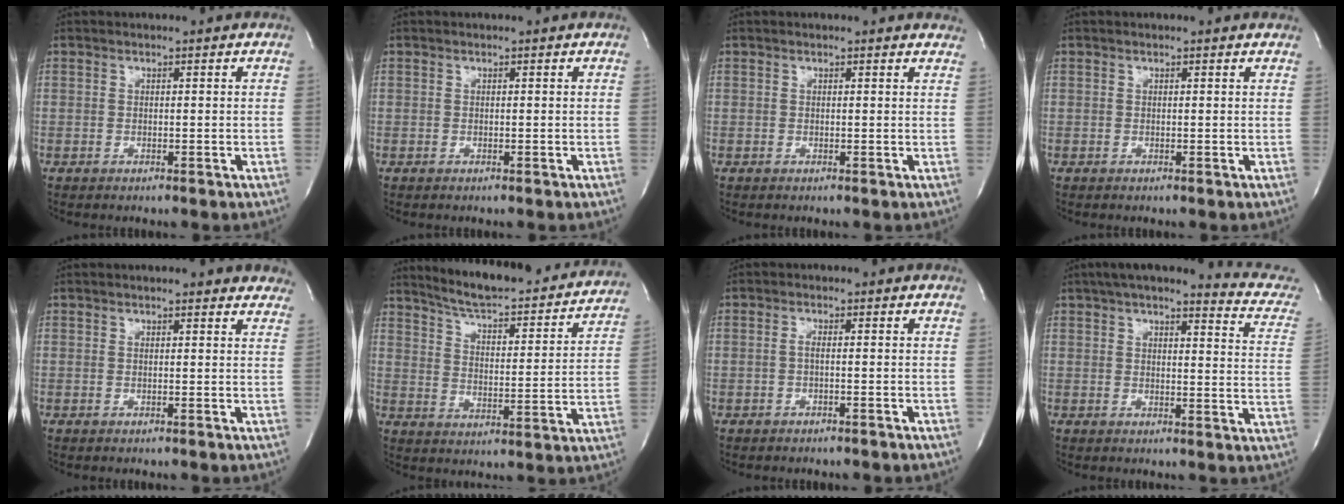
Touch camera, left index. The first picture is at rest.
{"total": 0.0}
{"total": 2.3, "force": [2.2, 0.6, 0.2], "torque": [-0.006, -0.009, 0.004]}
{"total": 0.7, "force": [0.7, 0.2, 0.1], "torque": [-0.006, -0.003, 0.001]}
{"total": 6.2, "force": [5.5, 1.4, 2.5], "torque": [-0.022, 0.005, 0.049]}
{"total": 23.7, "force": [21.7, 3.7, 8.9], "torque": [-0.127, -0.037, 0.279]}
{"total": 1.3, "force": [-0.6, 0.0, 1.1], "torque": [-0.024, 0.002, -0.010]}
{"total": 15.7, "force": [13.8, 2.2, 7.1], "torque": [-0.080, -0.031, 0.148]}